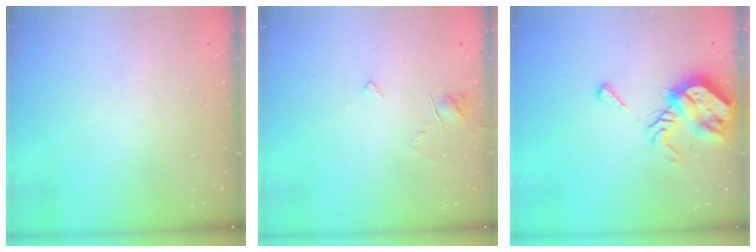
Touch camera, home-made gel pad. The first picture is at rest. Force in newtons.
{"total": 3.6, "press": 3.6, "slide": 0.3}
{"total": 10.6, "press": 10.5, "slide": 1.4}